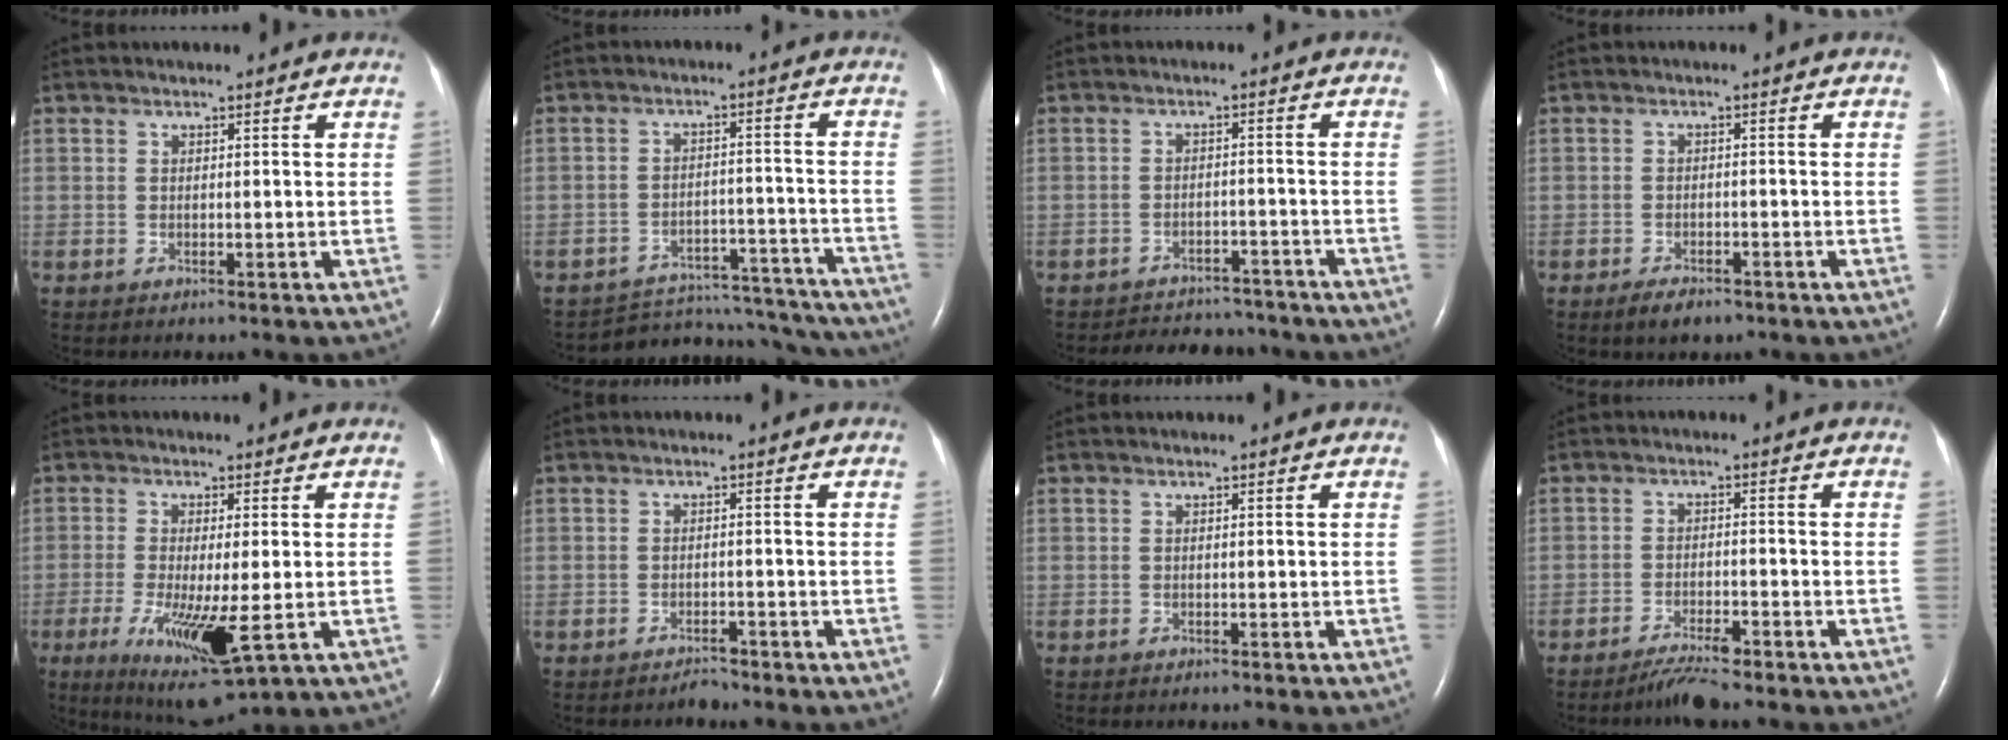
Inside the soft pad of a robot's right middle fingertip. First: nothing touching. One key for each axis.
{"total": 16.1, "fx": -15.7, "fy": 3.4, "fz": 1.4, "tx": -0.011, "ty": 0.029, "tz": -0.198}
{"total": 9.3, "fx": -8.7, "fy": 2.9, "fz": 1.3, "tx": -0.020, "ty": 0.008, "tz": -0.110}
{"total": 3.2, "fx": -2.3, "fy": 1.3, "fz": 1.8, "tx": -0.038, "ty": -0.003, "tz": -0.033}
{"total": 11.9, "fx": -4.0, "fy": 2.2, "fz": 11.0, "tx": -0.203, "ty": -0.038, "tz": -0.055}
{"total": 1.5, "fx": -1.5, "fy": 0.3, "fz": 0.1, "tx": -0.004, "ty": -0.003, "tz": -0.022}
{"total": 0.6, "fx": -0.5, "fy": 0.1, "fz": 0.2, "tx": -0.006, "ty": -0.001, "tz": -0.007}
{"total": 3.9, "fx": -3.4, "fy": 0.0, "fz": 2.0, "tx": -0.043, "ty": -0.012, "tz": -0.063}